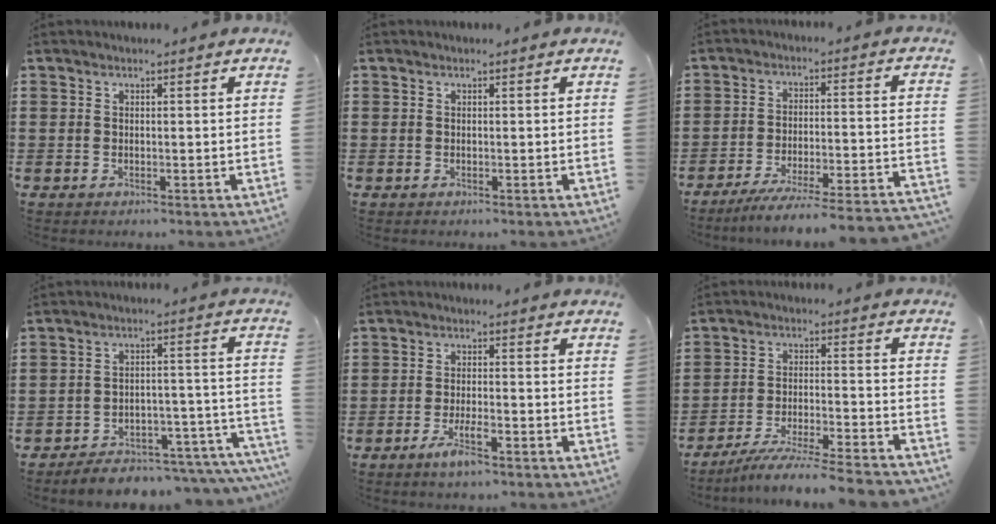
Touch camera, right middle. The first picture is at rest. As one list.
[{"total": 0.0}, {"total": 5.6, "force": [-4.9, -0.8, 2.5], "torque": [-0.041, -0.016, -0.097]}, {"total": 4.6, "force": [-4.4, 0.8, 1.1], "torque": [-0.016, 0.008, -0.087]}, {"total": 4.5, "force": [-2.7, 0.9, 3.5], "torque": [-0.068, 0.000, -0.050]}, {"total": 6.8, "force": [-6.2, -0.7, 2.8], "torque": [-0.046, -0.008, -0.119]}]